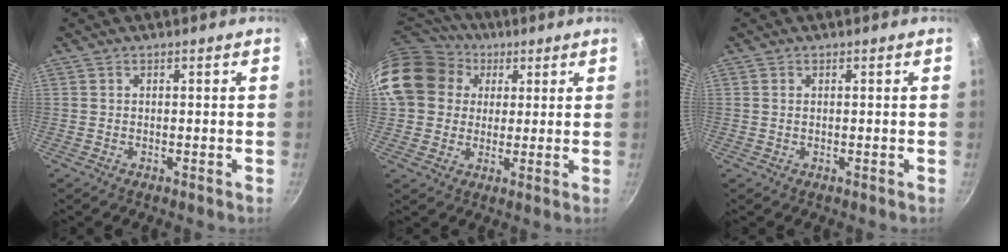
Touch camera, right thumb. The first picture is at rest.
{"total": 18.5, "force": [5.1, 15.8, 8.2], "torque": [-0.153, 0.031, 0.087]}
{"total": 0.6, "force": [0.2, 0.3, 0.5], "torque": [-0.010, 0.001, 0.002]}